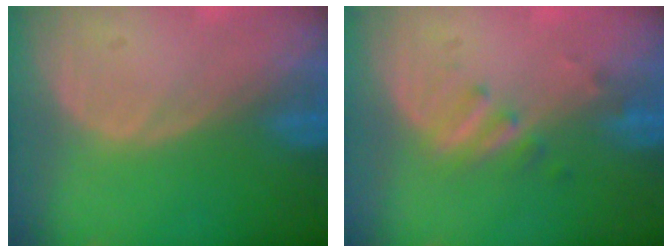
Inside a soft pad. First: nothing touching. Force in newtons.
{"total": 2.8, "press": 2.6, "slide": 1.2}